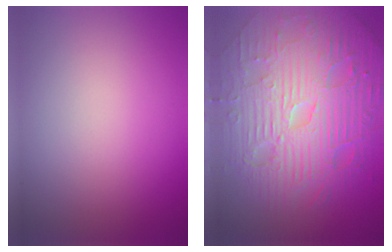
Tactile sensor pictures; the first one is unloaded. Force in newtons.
{"total": 11.4, "press": 7.4, "slide": 8.8}